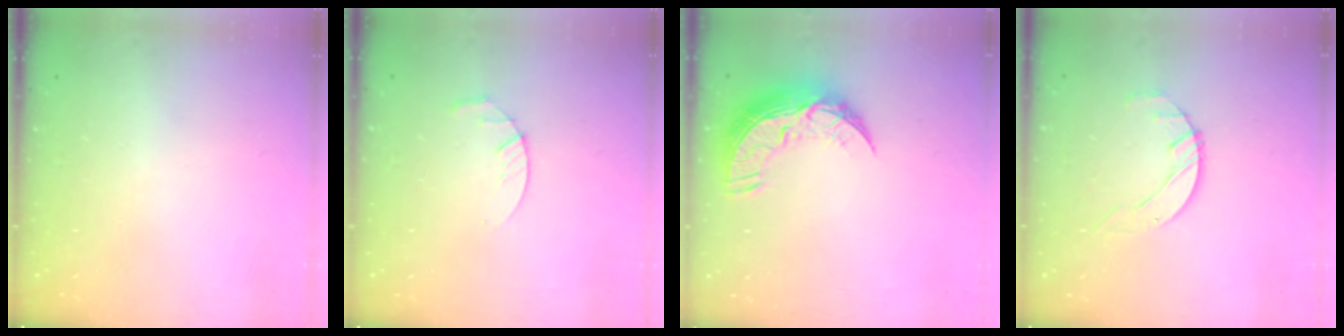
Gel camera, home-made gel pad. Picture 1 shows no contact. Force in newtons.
{"total": 3.0, "press": 2.9, "slide": 0.5}
{"total": 11.2, "press": 11.2, "slide": 0.7}
{"total": 3.2, "press": 3.2, "slide": 0.4}